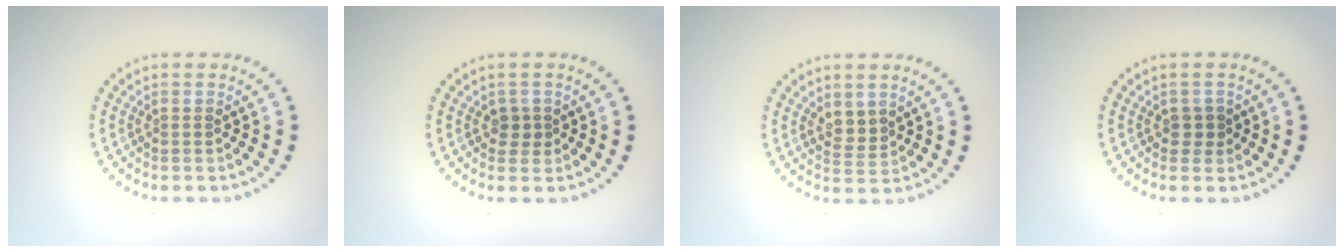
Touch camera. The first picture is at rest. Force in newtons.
{"total": 1.3, "press": 1.1, "slide": 0.7}
{"total": 1.7, "press": 1.3, "slide": 1.1}
{"total": 1.2, "press": 1.1, "slide": 0.4}